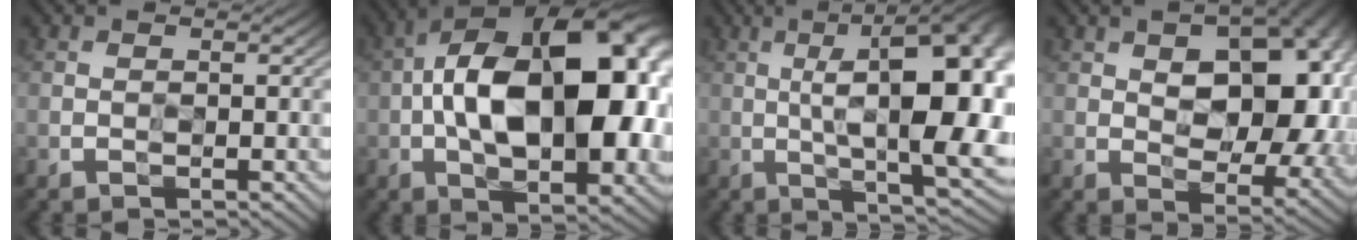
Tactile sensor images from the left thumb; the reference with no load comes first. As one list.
[{"total": 18.7, "force": [-1.1, 10.3, 15.6], "torque": [-0.253, 0.006, -0.021]}, {"total": 18.7, "force": [-0.3, 7.0, 17.3], "torque": [-0.209, 0.048, -0.010]}, {"total": 16.1, "force": [2.4, 9.8, 12.4], "torque": [-0.132, 0.002, 0.053]}]